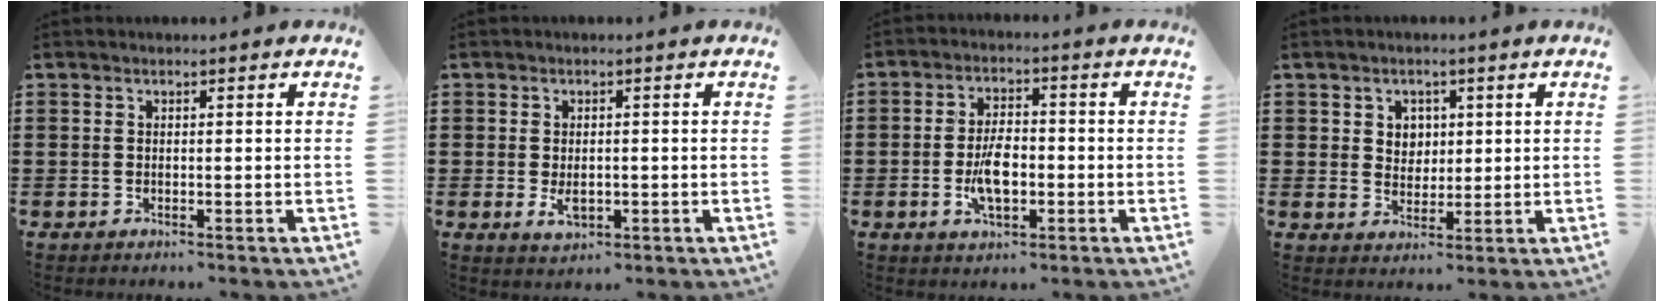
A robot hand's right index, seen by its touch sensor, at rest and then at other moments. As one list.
[{"total": 2.7, "force": [-0.4, 1.5, 2.2], "torque": [-0.050, -0.001, -0.009]}, {"total": 6.5, "force": [-1.4, 3.2, 5.5], "torque": [-0.123, -0.002, -0.030]}, {"total": 3.3, "force": [1.4, 2.9, 0.7], "torque": [-0.017, 0.009, 0.022]}]